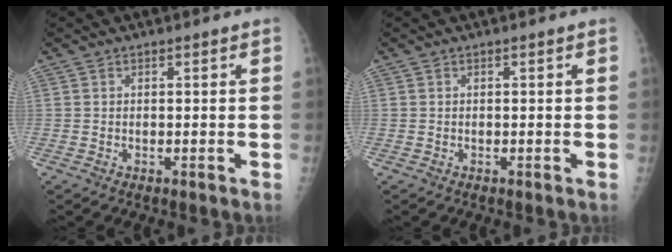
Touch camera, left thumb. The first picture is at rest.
{"total": 0.0}